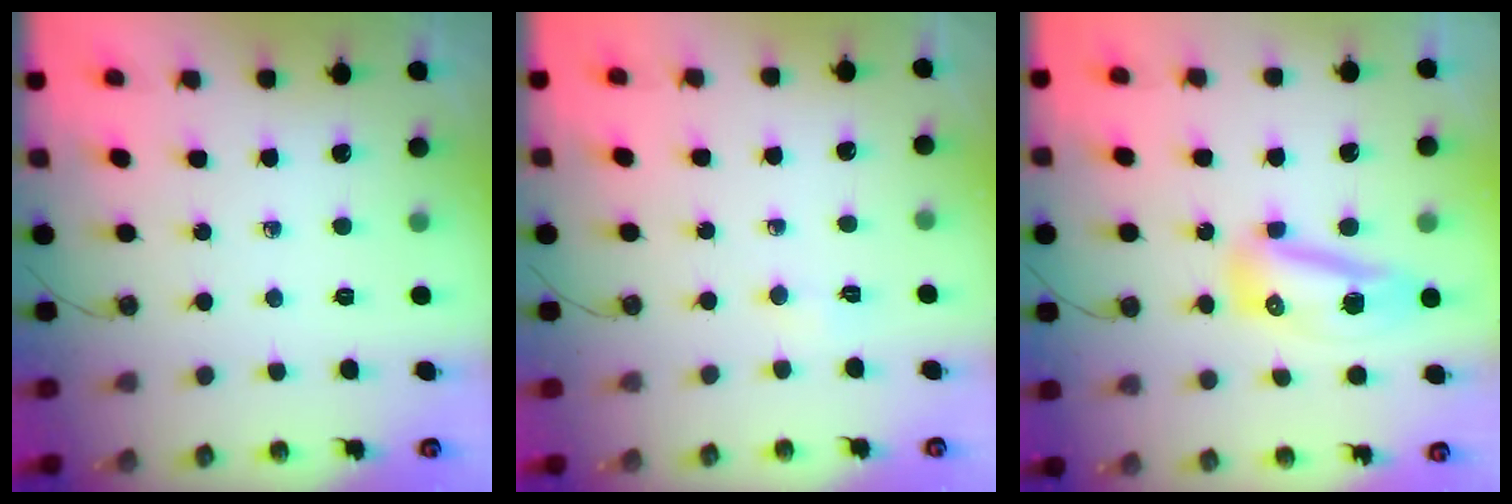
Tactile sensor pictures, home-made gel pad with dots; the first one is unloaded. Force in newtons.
{"total": 2.8, "press": 2.8, "slide": 0.4}
{"total": 10.2, "press": 9.9, "slide": 2.4}